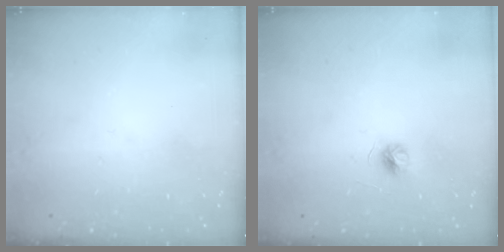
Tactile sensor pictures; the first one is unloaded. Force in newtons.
{"total": 4.5, "press": 4.5, "slide": 0.4}